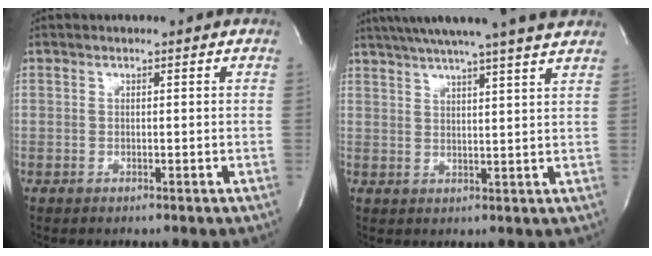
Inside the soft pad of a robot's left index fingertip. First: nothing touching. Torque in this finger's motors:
{"motor_torque": [1.09, -1.05, 0.63, 0.19]}